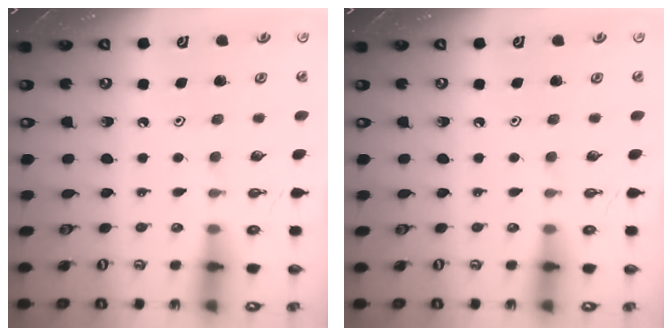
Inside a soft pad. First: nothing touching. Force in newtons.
{"total": 0.0}